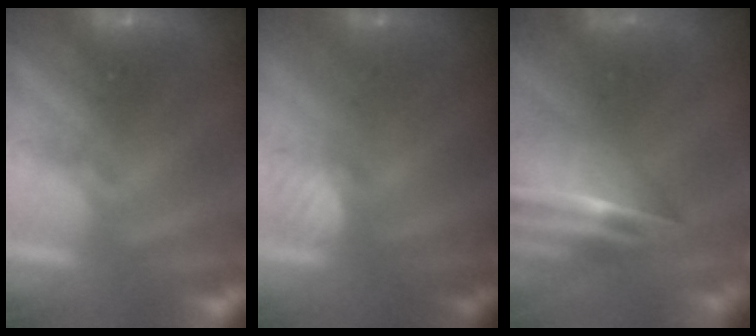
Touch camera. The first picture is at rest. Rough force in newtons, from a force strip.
{"total": 2.6}
{"total": 5.6}